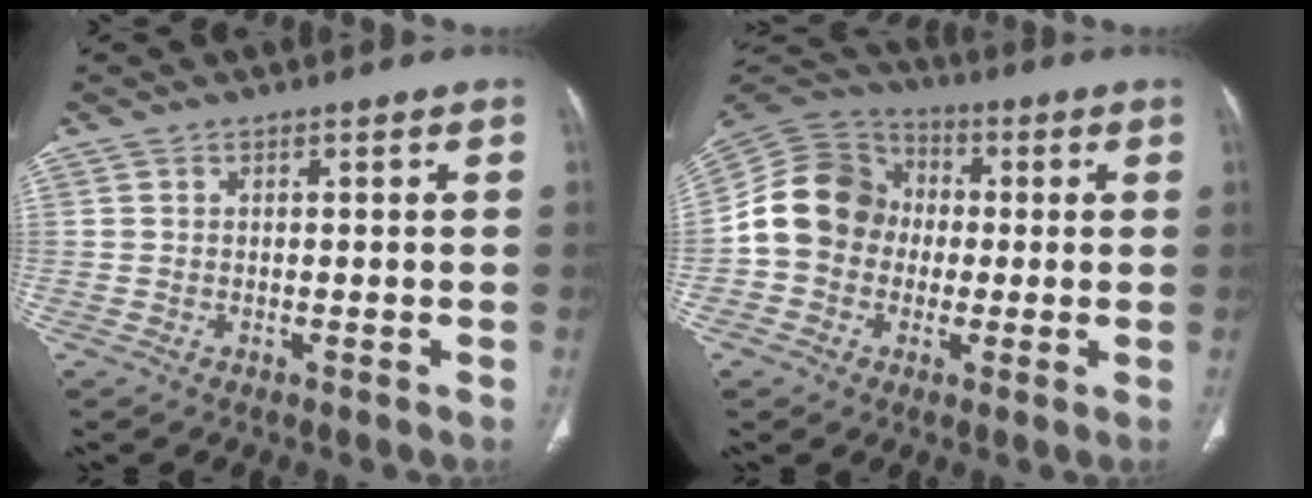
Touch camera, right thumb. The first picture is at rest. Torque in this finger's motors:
{"motor_torque": [0.03, 0.12, 0.71, -0.70, 0.24]}